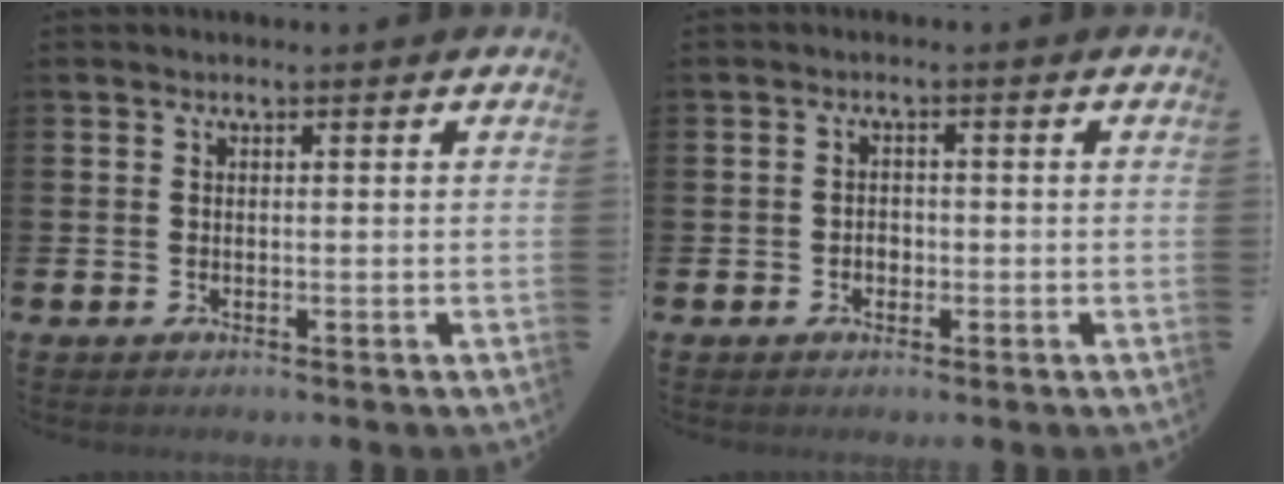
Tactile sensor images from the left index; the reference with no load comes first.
{"total": 1.6, "force": [-0.6, 1.3, 0.8], "torque": [-0.007, 0.002, -0.016]}